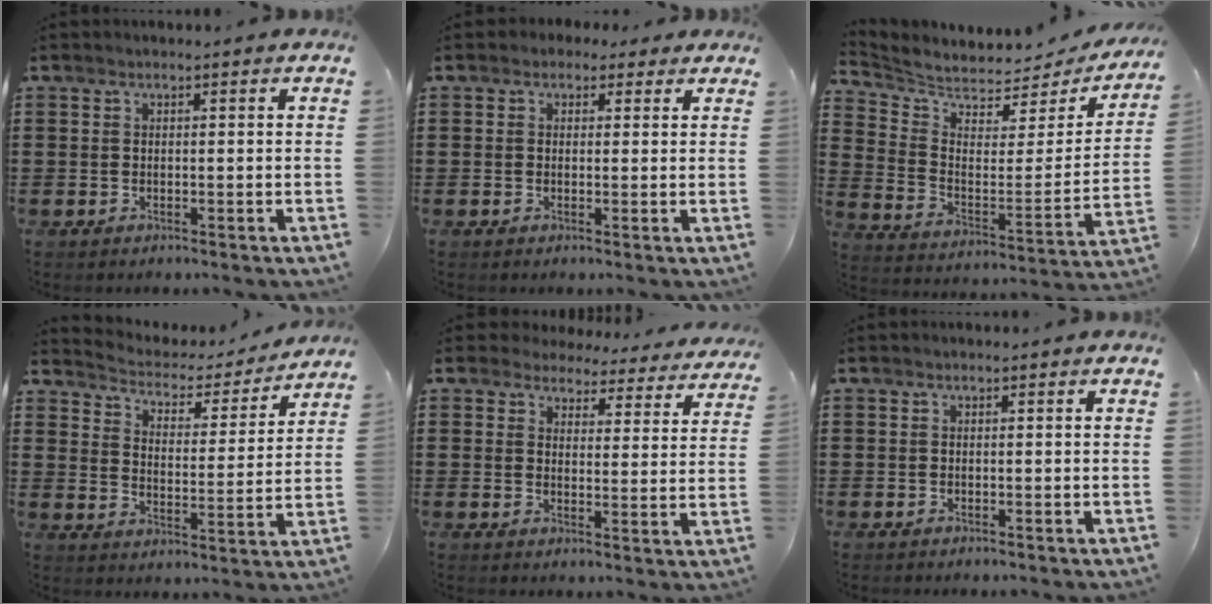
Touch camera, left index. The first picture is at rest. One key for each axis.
{"total": 2.0, "fx": 1.2, "fy": 1.6, "fz": 0.5, "tx": -0.009, "ty": 0.008, "tz": 0.018}
{"total": 3.8, "fx": 3.7, "fy": 0.9, "fz": 0.4, "tx": -0.037, "ty": -0.046, "tz": 0.056}
{"total": 3.0, "fx": 2.9, "fy": 0.9, "fz": 0.2, "tx": -0.027, "ty": -0.027, "tz": 0.040}
{"total": 3.9, "fx": 3.8, "fy": 0.9, "fz": 0.4, "tx": -0.022, "ty": -0.023, "tz": 0.063}
{"total": 0.0}